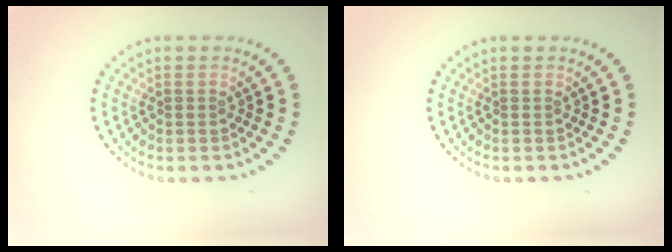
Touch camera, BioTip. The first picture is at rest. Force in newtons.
{"total": 0.0}